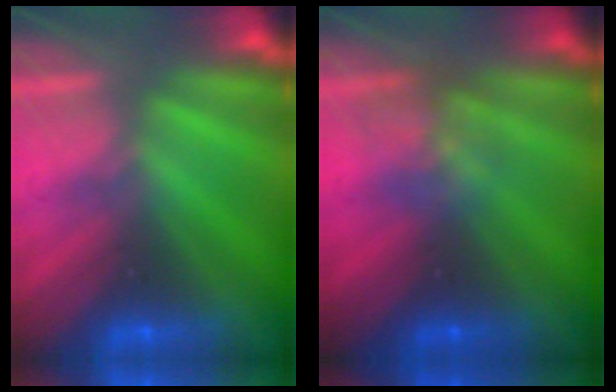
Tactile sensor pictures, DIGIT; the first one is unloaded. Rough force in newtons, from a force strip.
{"total": 2.8}